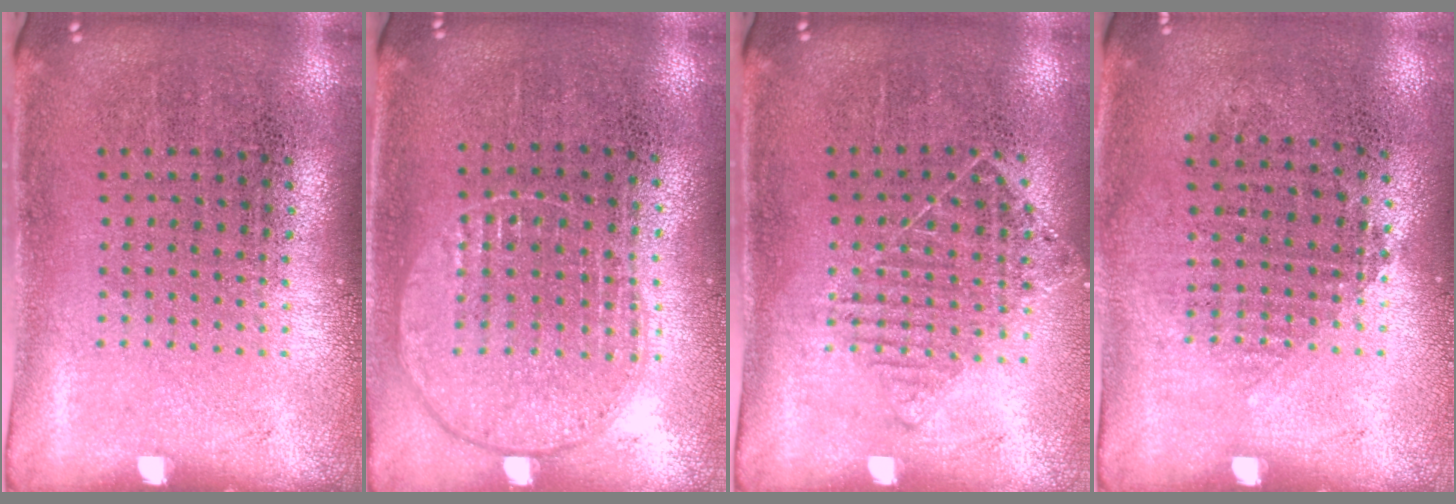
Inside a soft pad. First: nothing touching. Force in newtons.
{"total": 1.0, "press": 0.9, "slide": 0.4}
{"total": 0.9, "press": 0.9, "slide": 0.2}
{"total": 0.9, "press": 0.8, "slide": 0.4}